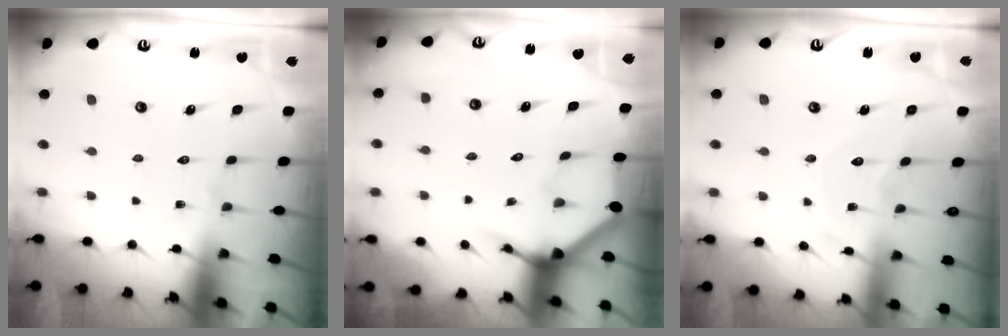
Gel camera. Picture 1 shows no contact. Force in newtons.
{"total": 3.7, "press": 3.7, "slide": 0.4}
{"total": 7.7, "press": 7.7, "slide": 0.7}